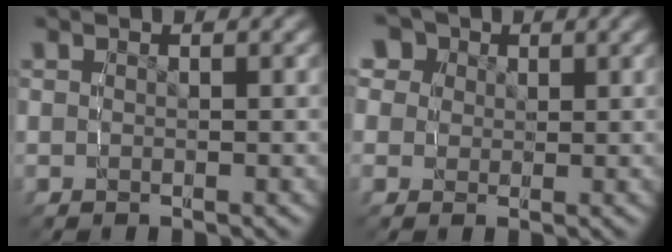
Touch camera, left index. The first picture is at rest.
{"total": 7.9, "force": [3.1, 6.5, 3.3], "torque": [-0.073, 0.006, 0.043]}